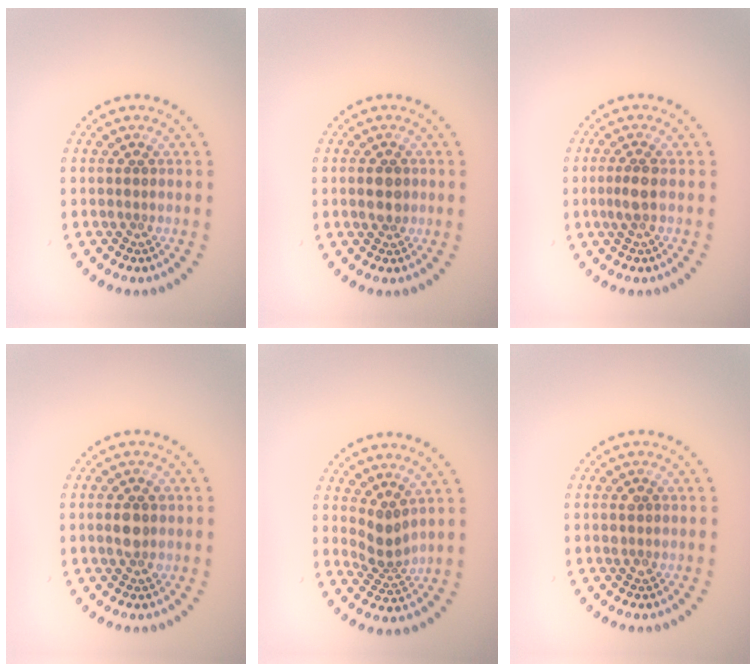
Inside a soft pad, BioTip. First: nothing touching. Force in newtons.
{"total": 1.9, "press": 1.9, "slide": 0.4}
{"total": 1.7, "press": 1.5, "slide": 0.9}
{"total": 2.3, "press": 2.2, "slide": 0.3}
{"total": 2.3, "press": 1.8, "slide": 1.5}
{"total": 1.1, "press": 1.0, "slide": 0.3}